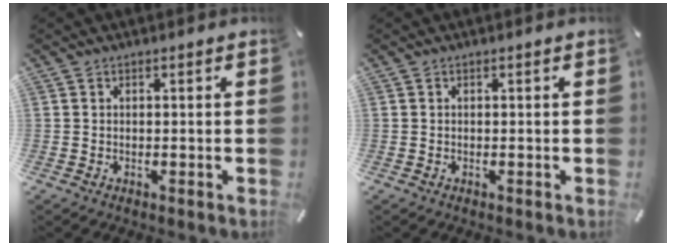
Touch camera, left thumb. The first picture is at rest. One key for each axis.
{"total": 0.0}